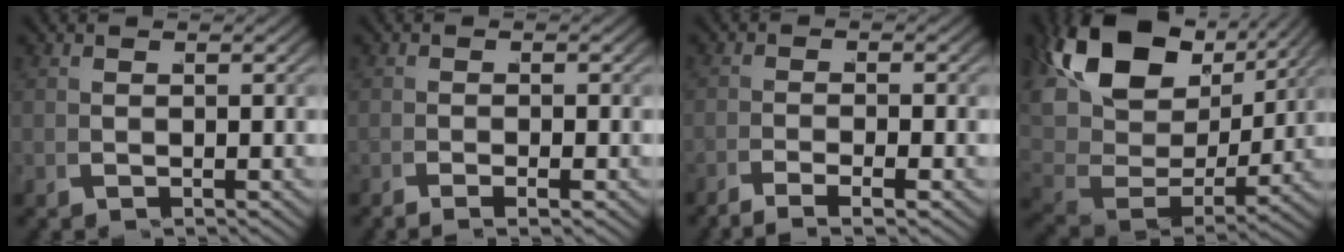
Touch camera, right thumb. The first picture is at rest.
{"total": 0.5, "force": [-0.3, -0.2, 0.4], "torque": [0.002, 0.002, -0.009]}
{"total": 2.1, "force": [-1.7, 0.3, 1.3], "torque": [-0.017, -0.003, -0.030]}
{"total": 12.8, "force": [5.6, 7.4, 8.9], "torque": [-0.192, -0.001, 0.101]}